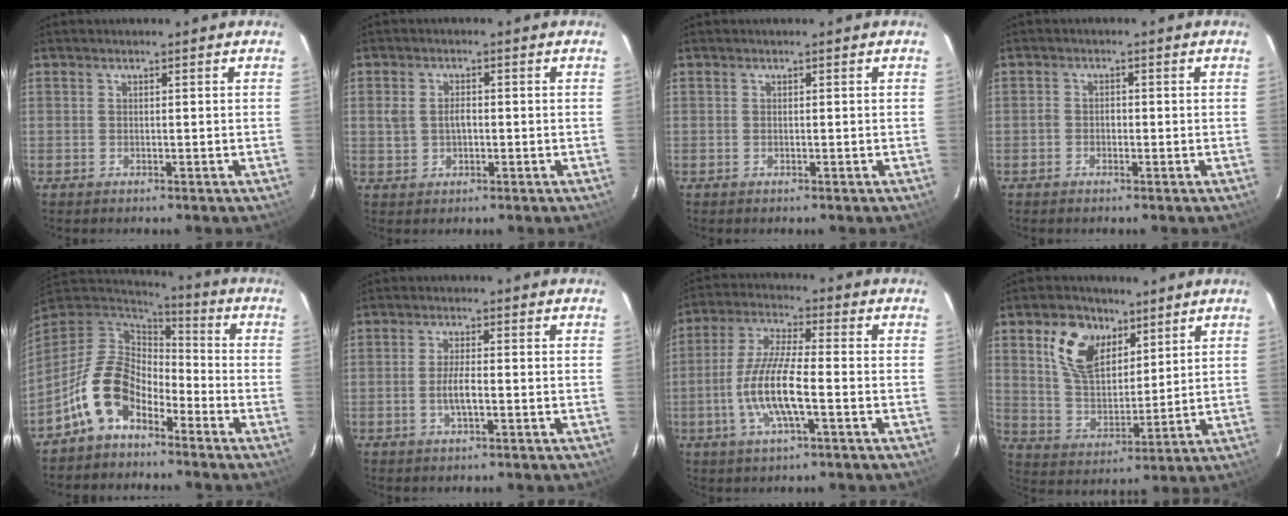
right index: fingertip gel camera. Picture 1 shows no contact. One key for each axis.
{"total": 3.5, "fx": -0.1, "fy": 2.4, "fz": 2.6, "tx": -0.051, "ty": 0.007, "tz": 0.004}
{"total": 0.0}
{"total": 1.4, "fx": -0.7, "fy": 1.0, "fz": 0.6, "tx": -0.010, "ty": 0.004, "tz": -0.014}
{"total": 11.8, "fx": -6.7, "fy": 7.0, "fz": 6.8, "tx": -0.141, "ty": 0.020, "tz": -0.130}
{"total": 3.5, "fx": -1.0, "fy": 0.7, "fz": 3.3, "tx": -0.064, "ty": -0.003, "tz": -0.018}
{"total": 11.3, "fx": -3.2, "fy": 2.1, "fz": 10.6, "tx": -0.222, "ty": -0.003, "tz": -0.063}
{"total": 12.4, "fx": 6.3, "fy": 7.5, "fz": 7.6, "tx": -0.151, "ty": 0.024, "tz": 0.123}